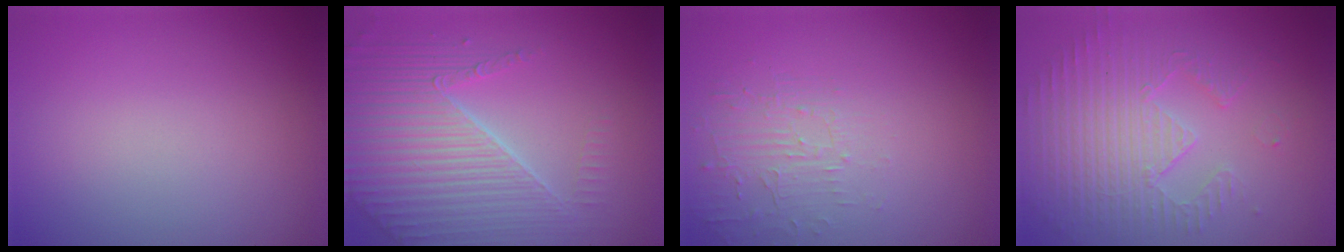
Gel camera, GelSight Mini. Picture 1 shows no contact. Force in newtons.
{"total": 6.3, "press": 5.0, "slide": 3.7}
{"total": 1.8, "press": 0.7, "slide": 1.7}
{"total": 3.8, "press": 3.6, "slide": 1.3}